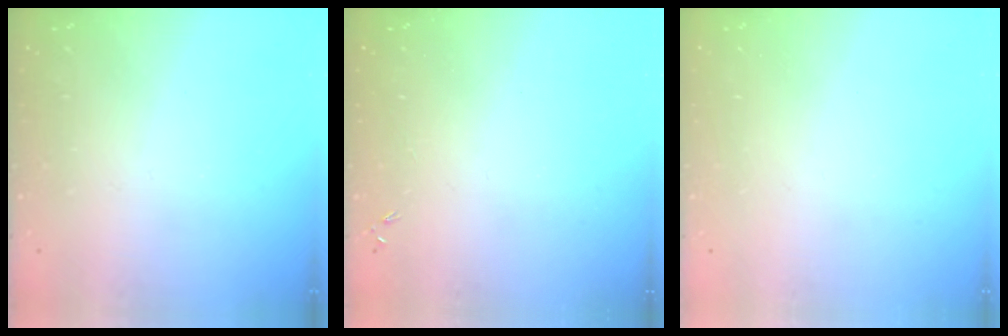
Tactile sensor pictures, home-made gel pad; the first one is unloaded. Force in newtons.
{"total": 0.0}
{"total": 0.0}